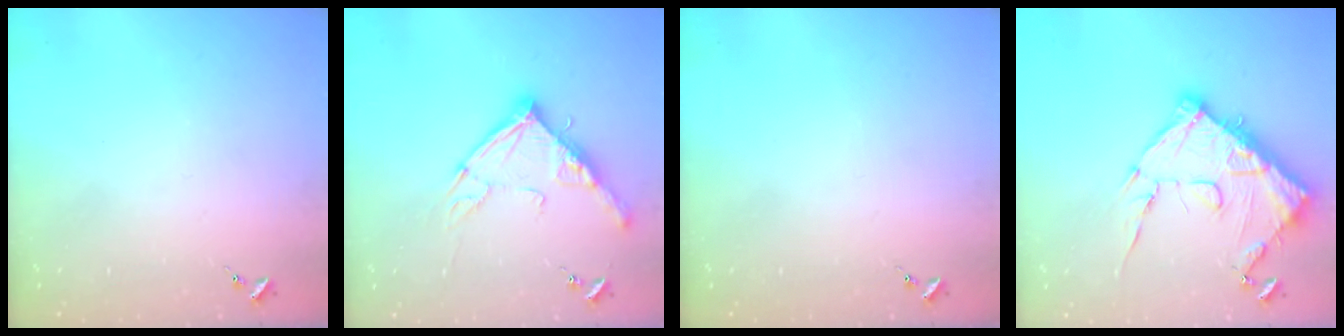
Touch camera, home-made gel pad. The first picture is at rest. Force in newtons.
{"total": 14.5, "press": 14.4, "slide": 1.4}
{"total": 0.0}
{"total": 15.0, "press": 14.9, "slide": 1.5}